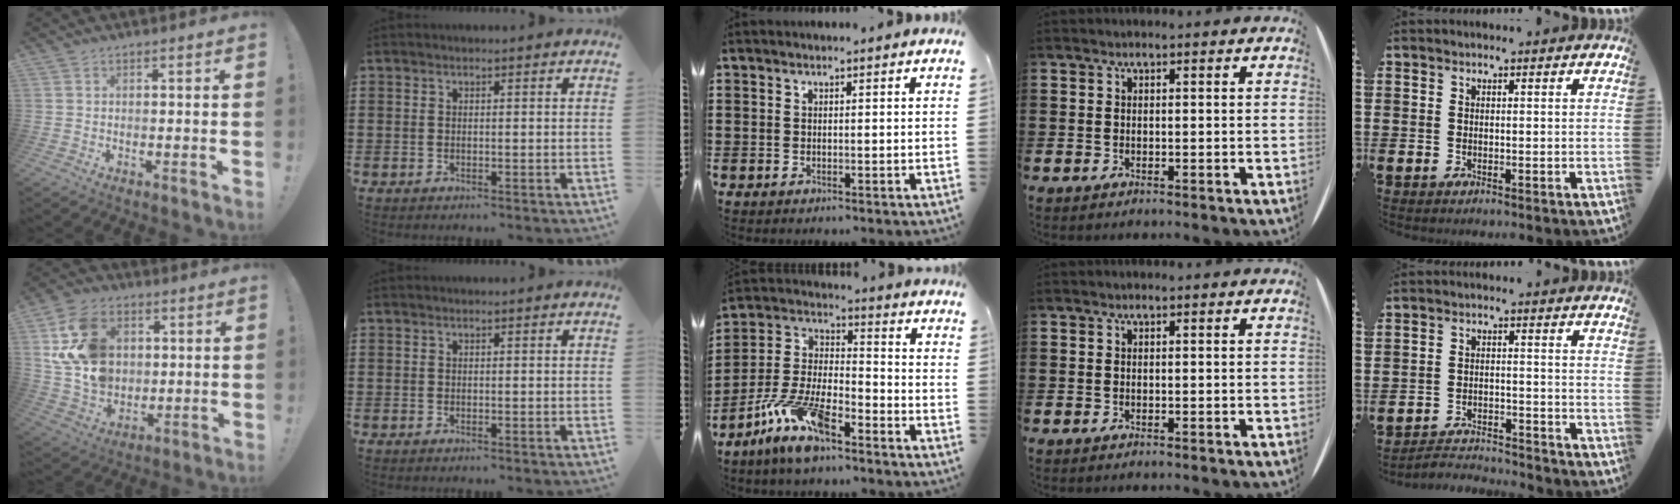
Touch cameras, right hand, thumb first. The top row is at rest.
{"thumb": {"total": 18.5, "force": [4.4, 14.3, 10.8], "torque": [-0.203, -0.012, 0.090]}, "middle": {"total": 10.4, "force": [-7.7, 2.8, 6.4], "torque": [-0.150, 0.005, -0.154]}, "little": {"total": 2.8, "force": [-2.8, 0.1, -0.1], "torque": [-0.006, 0.003, -0.062]}}